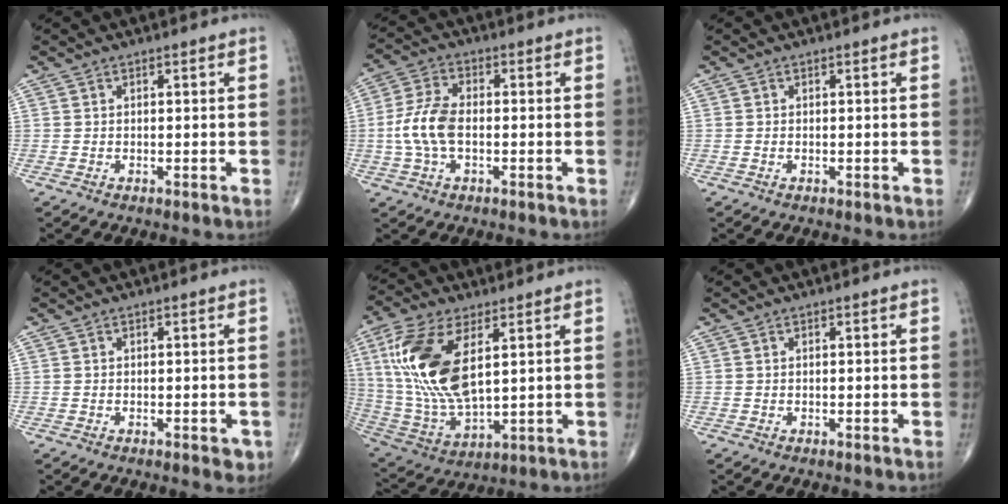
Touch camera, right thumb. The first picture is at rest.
{"total": 8.6, "force": [-1.1, 4.7, 7.1], "torque": [-0.161, 0.019, -0.024]}
{"total": 0.0}
{"total": 2.1, "force": [-0.8, 1.0, 1.7], "torque": [-0.008, 0.000, -0.010]}
{"total": 19.4, "force": [5.4, 9.1, 16.3], "torque": [-0.346, -0.021, 0.109]}
{"total": 0.0}